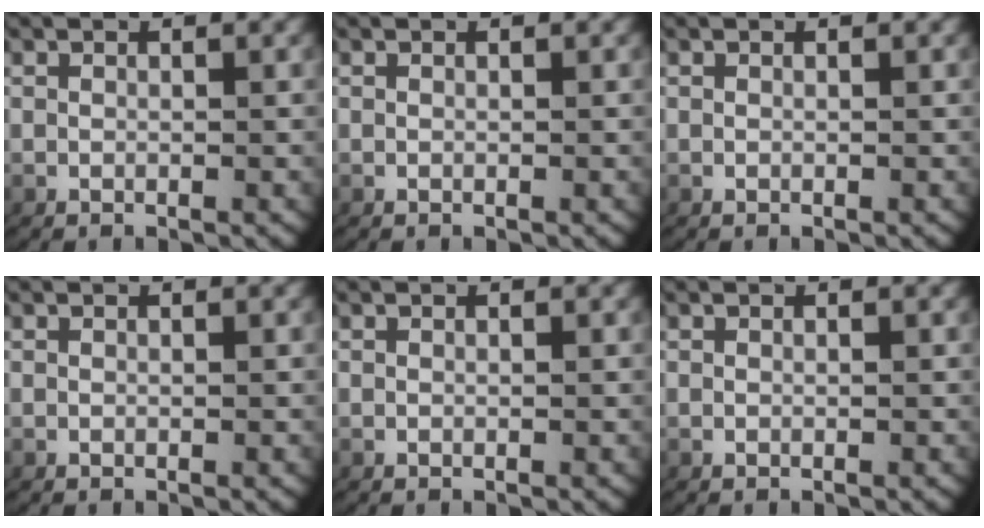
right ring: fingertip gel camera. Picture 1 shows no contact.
{"total": 0.0}
{"total": 0.0}
{"total": 0.0}
{"total": 0.0}
{"total": 0.0}